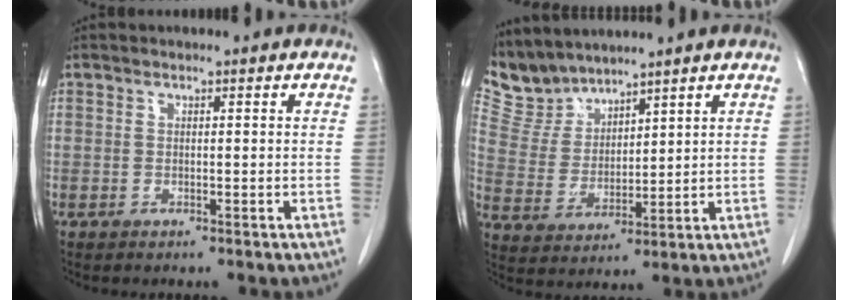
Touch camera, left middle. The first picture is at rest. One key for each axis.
{"total": 6.4, "fx": 6.3, "fy": 1.4, "fz": -0.2, "tx": -0.012, "ty": 0.008, "tz": 0.147}